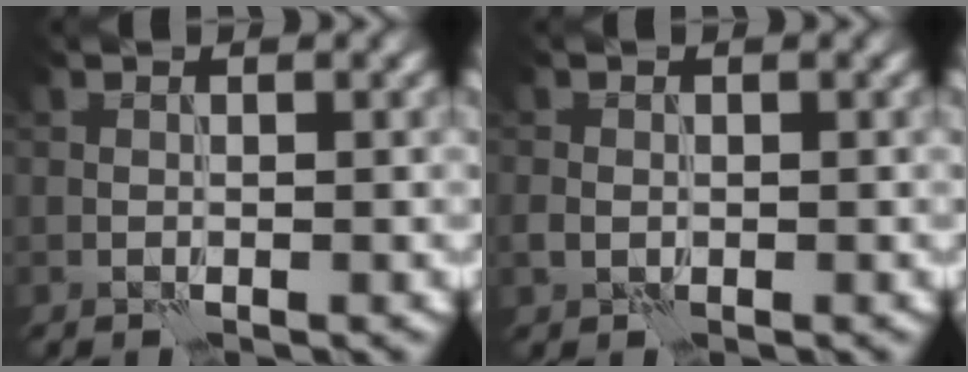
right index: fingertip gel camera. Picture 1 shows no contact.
{"total": 1.0, "force": [-0.1, 0.9, 0.3], "torque": [-0.008, -0.002, -0.006]}